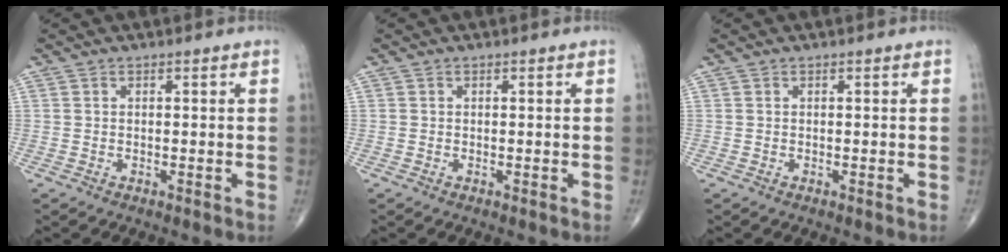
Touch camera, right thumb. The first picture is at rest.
{"total": 0.0}
{"total": 0.0}